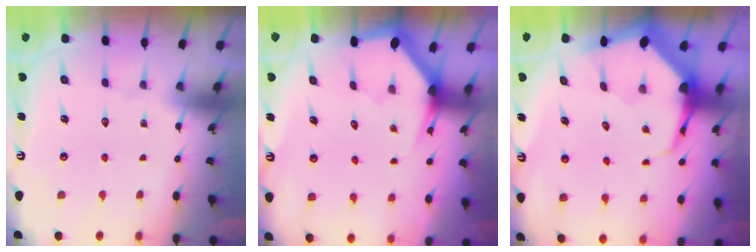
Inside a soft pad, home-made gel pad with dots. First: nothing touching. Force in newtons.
{"total": 3.1, "press": 3.1, "slide": 0.1}
{"total": 7.8, "press": 7.8, "slide": 0.8}